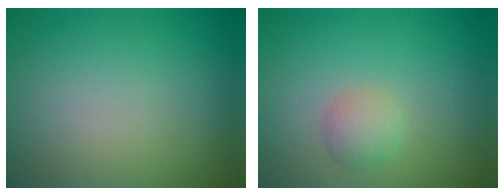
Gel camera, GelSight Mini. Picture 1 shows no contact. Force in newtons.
{"total": 1.9, "press": 1.9, "slide": 0.1}